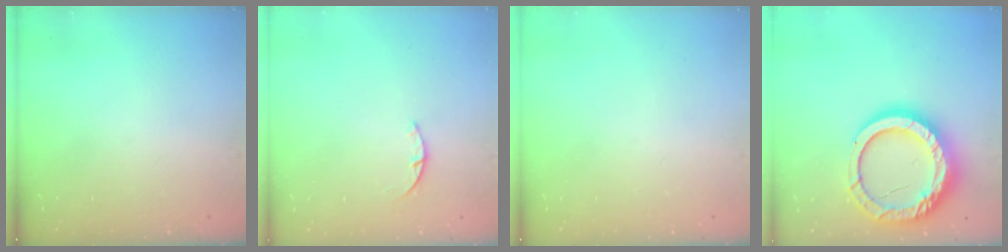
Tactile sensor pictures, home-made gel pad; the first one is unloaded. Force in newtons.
{"total": 1.4, "press": 1.4, "slide": 0.3}
{"total": 0.0}
{"total": 20.9, "press": 20.8, "slide": 2.6}